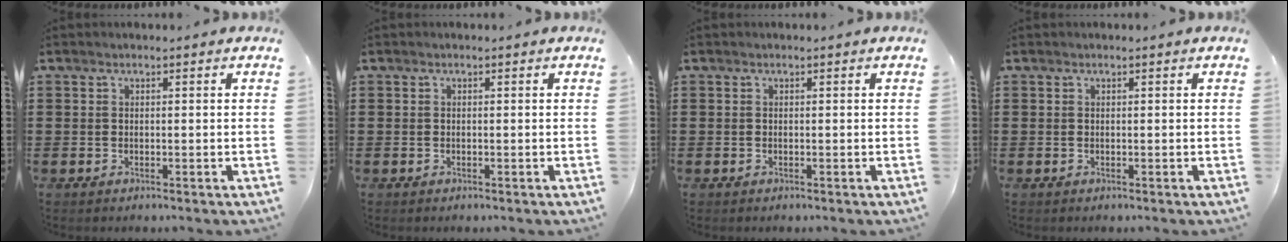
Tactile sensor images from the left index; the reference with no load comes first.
{"total": 0.0}
{"total": 0.0}
{"total": 0.0}